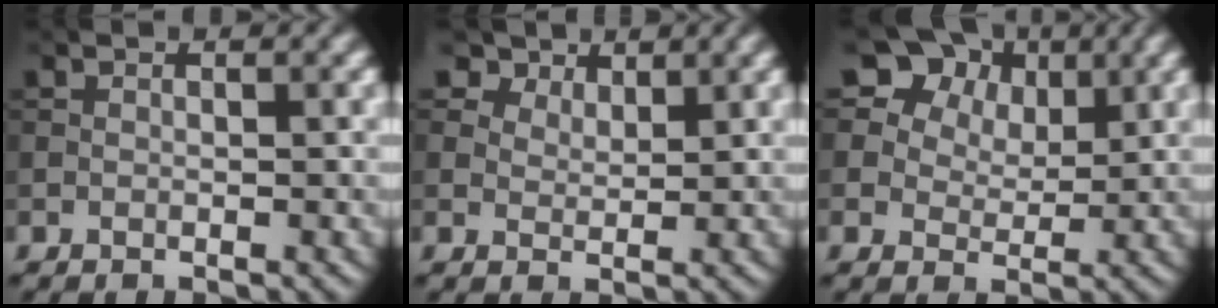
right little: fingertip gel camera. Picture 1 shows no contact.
{"total": 6.8, "force": [5.1, 3.8, 2.6], "torque": [-0.076, -0.002, 0.084]}
{"total": 13.2, "force": [8.0, 8.9, 5.5], "torque": [-0.128, 0.031, 0.138]}